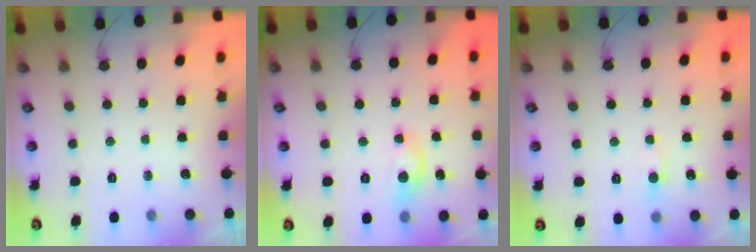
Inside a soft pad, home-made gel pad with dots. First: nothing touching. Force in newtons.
{"total": 3.4, "press": 3.4, "slide": 0.1}
{"total": 1.0, "press": 0.9, "slide": 0.4}